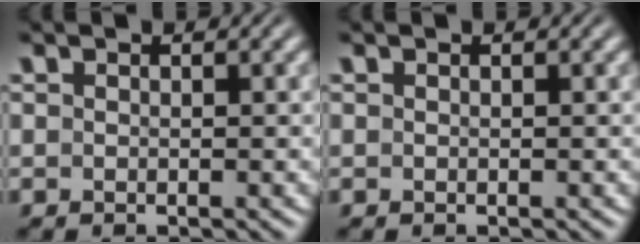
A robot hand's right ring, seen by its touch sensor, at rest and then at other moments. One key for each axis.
{"total": 0.0}